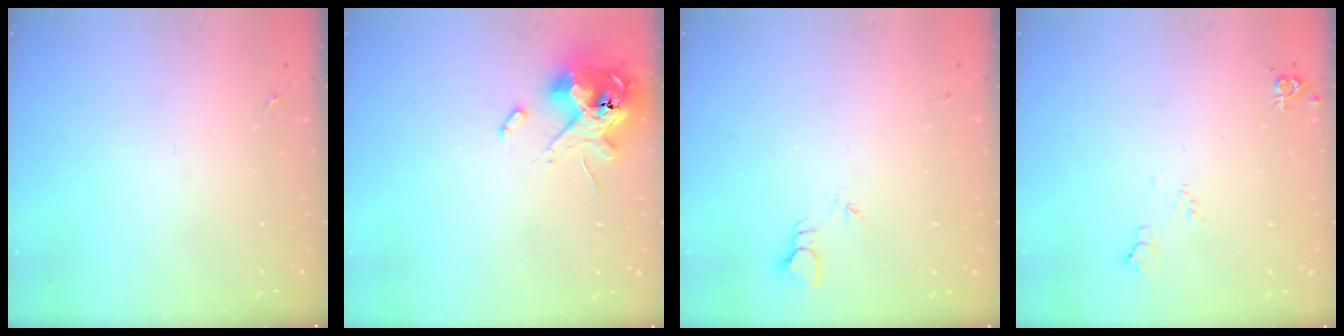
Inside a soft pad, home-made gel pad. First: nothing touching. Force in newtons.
{"total": 14.6, "press": 14.4, "slide": 2.8}
{"total": 2.3, "press": 2.3, "slide": 0.1}
{"total": 6.5, "press": 6.4, "slide": 1.0}